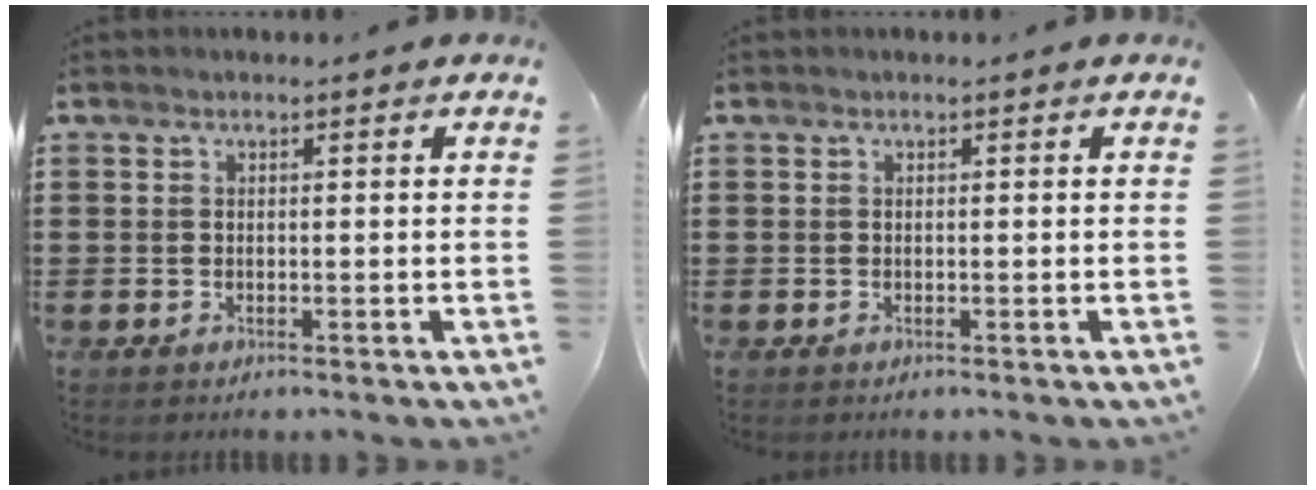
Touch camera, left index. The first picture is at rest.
{"total": 0.0}